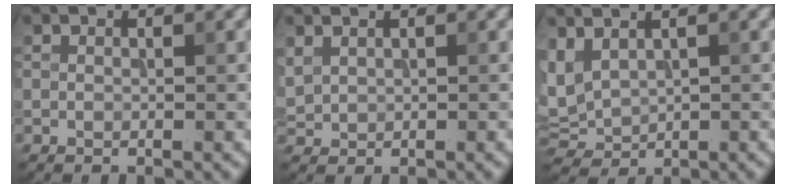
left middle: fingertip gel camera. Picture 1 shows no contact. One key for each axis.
{"total": 1.4, "fx": 0.9, "fy": 0.9, "fz": 0.4, "tx": -0.011, "ty": 0.003, "tz": 0.025}
{"total": 3.5, "fx": 1.4, "fy": 2.4, "fz": 2.2, "tx": -0.051, "ty": 0.006, "tz": 0.036}